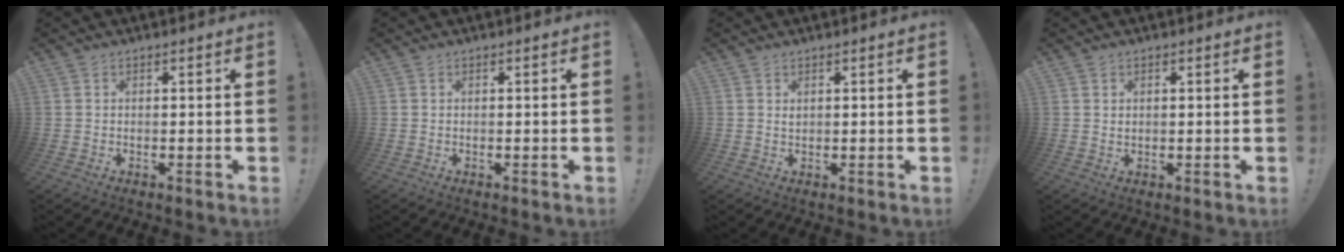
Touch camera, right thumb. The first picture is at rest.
{"total": 0.0}
{"total": 0.8, "force": [0.6, 0.3, 0.4], "torque": [-0.002, -0.003, 0.012]}
{"total": 0.9, "force": [0.6, 0.7, 0.2], "torque": [-0.004, 0.000, 0.011]}